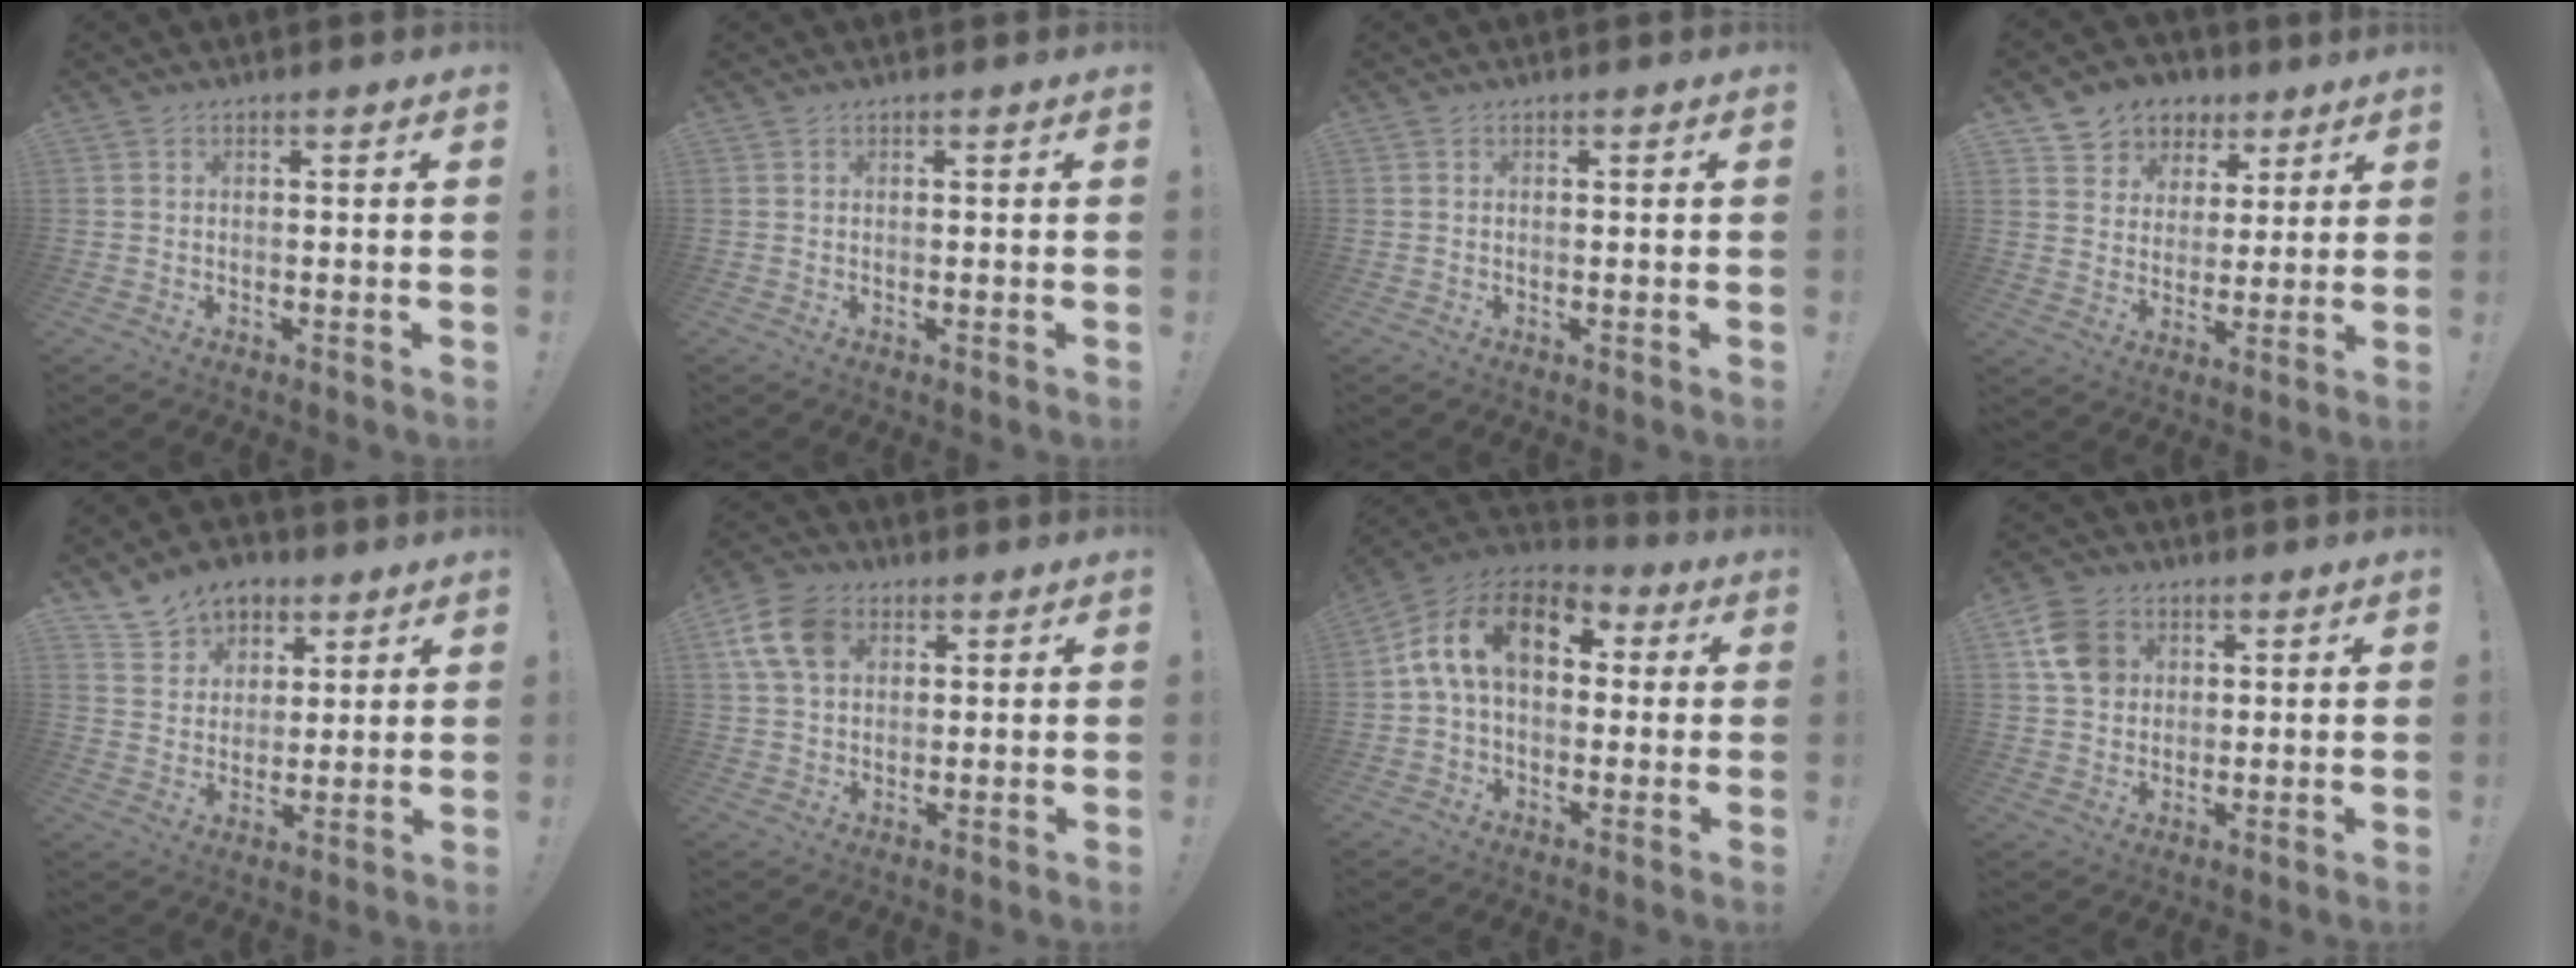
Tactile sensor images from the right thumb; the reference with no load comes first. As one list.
[{"total": 0.0}, {"total": 0.0}, {"total": 8.2, "force": [4.3, 7.0, 1.1], "torque": [-0.015, -0.036, 0.088]}, {"total": 11.2, "force": [7.0, 8.2, 3.0], "torque": [-0.048, -0.043, 0.139]}, {"total": 11.6, "force": [4.2, 8.1, 7.1], "torque": [-0.132, -0.003, 0.083]}, {"total": 16.3, "force": [4.2, 9.9, 12.2], "torque": [-0.203, 0.011, 0.074]}, {"total": 9.8, "force": [3.6, 8.1, 4.2], "torque": [-0.055, -0.006, 0.074]}]